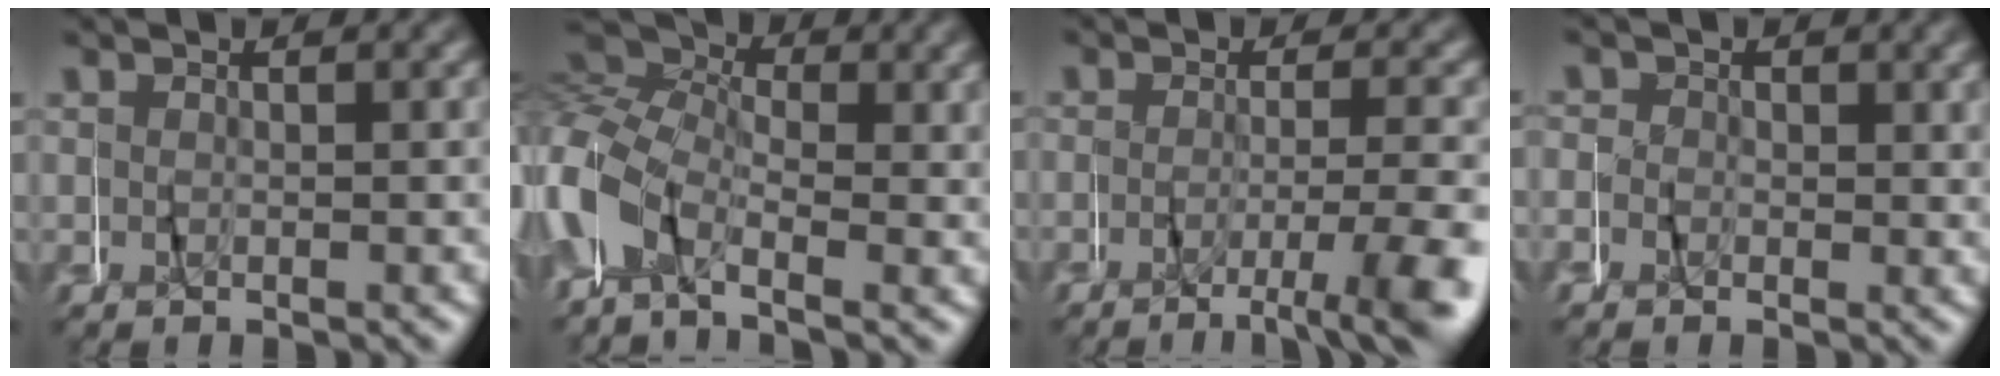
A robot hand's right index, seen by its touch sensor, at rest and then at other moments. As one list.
[{"total": 6.9, "force": [0.4, 5.8, 3.8], "torque": [-0.104, 0.002, -0.007]}, {"total": 5.3, "force": [-3.2, 0.8, 4.2], "torque": [-0.049, -0.012, -0.047]}, {"total": 1.6, "force": [0.2, 1.6, -0.2], "torque": [0.014, 0.000, -0.005]}]